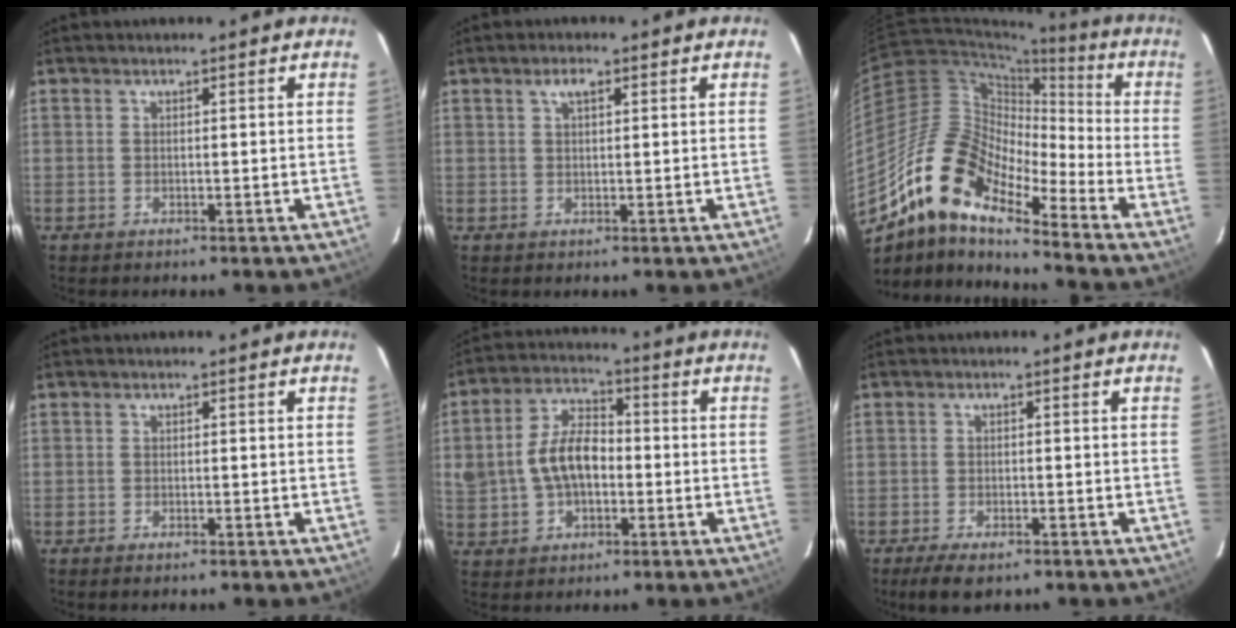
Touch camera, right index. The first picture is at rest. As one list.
[{"total": 2.1, "force": [1.0, 0.8, 1.6], "torque": [-0.031, 0.007, 0.018]}, {"total": 15.9, "force": [-11.4, 4.9, 9.9], "torque": [-0.159, 0.000, -0.233]}, {"total": 1.0, "force": [-0.8, 0.3, 0.4], "torque": [-0.010, -0.004, -0.015]}, {"total": 10.0, "force": [-0.9, 6.5, 7.6], "torque": [-0.154, 0.022, -0.009]}, {"total": 5.4, "force": [-3.9, 2.0, 3.3], "torque": [-0.078, -0.020, -0.065]}]